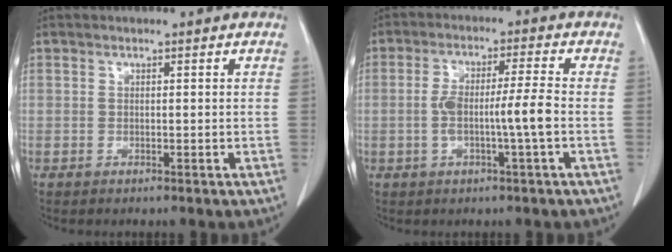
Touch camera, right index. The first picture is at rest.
{"total": 6.5, "force": [-1.2, -0.2, 6.4], "torque": [-0.124, 0.012, -0.016]}